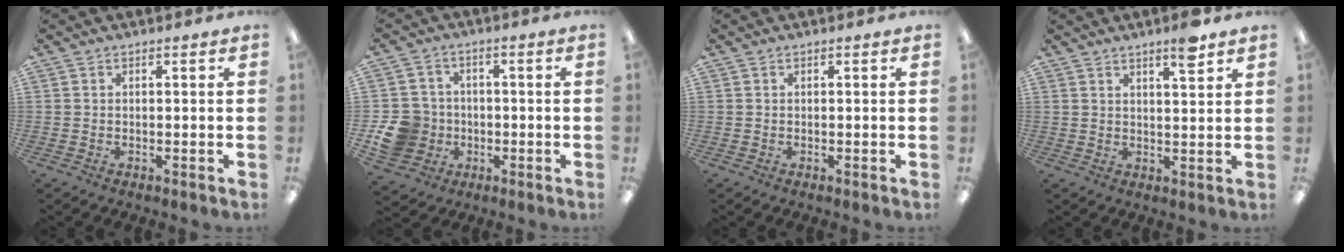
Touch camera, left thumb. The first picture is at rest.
{"total": 10.1, "force": [-2.5, 9.3, 3.0], "torque": [-0.075, 0.024, -0.039]}
{"total": 0.0}
{"total": 5.3, "force": [3.8, 0.7, 3.6], "torque": [-0.048, -0.022, 0.059]}